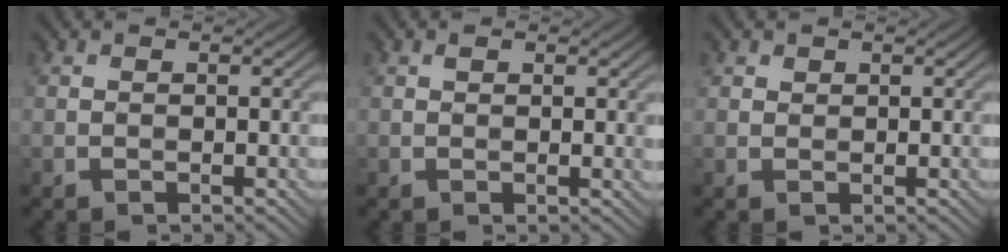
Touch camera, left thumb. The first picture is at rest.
{"total": 1.4, "force": [0.5, 0.6, 1.1], "torque": [-0.019, -0.002, 0.011]}
{"total": 0.8, "force": [0.6, 0.6, 0.2], "torque": [-0.004, -0.001, 0.012]}